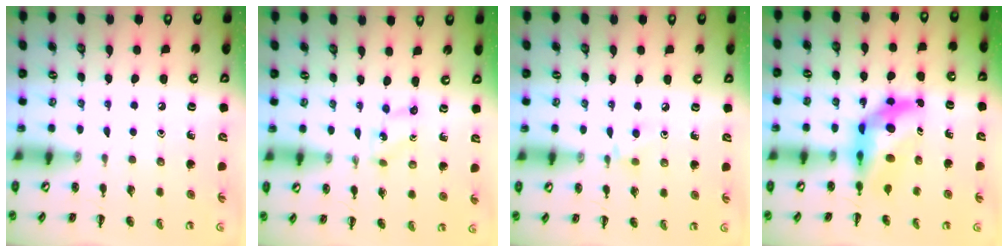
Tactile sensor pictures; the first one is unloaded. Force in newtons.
{"total": 0.8, "press": 0.8, "slide": 0.3}
{"total": 4.6, "press": 4.3, "slide": 1.7}
{"total": 7.0, "press": 6.7, "slide": 2.1}